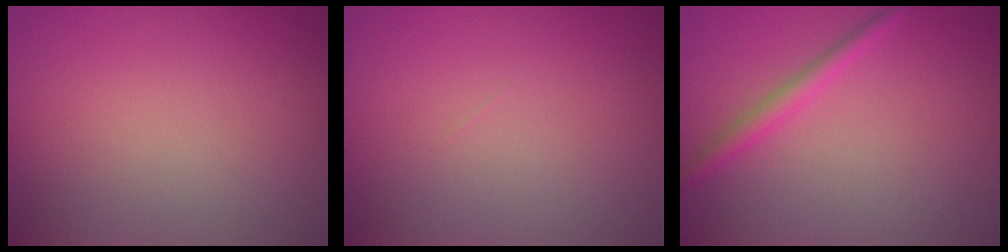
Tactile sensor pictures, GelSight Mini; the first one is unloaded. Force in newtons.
{"total": 0.0}
{"total": 1.7, "press": 1.7, "slide": 0.1}